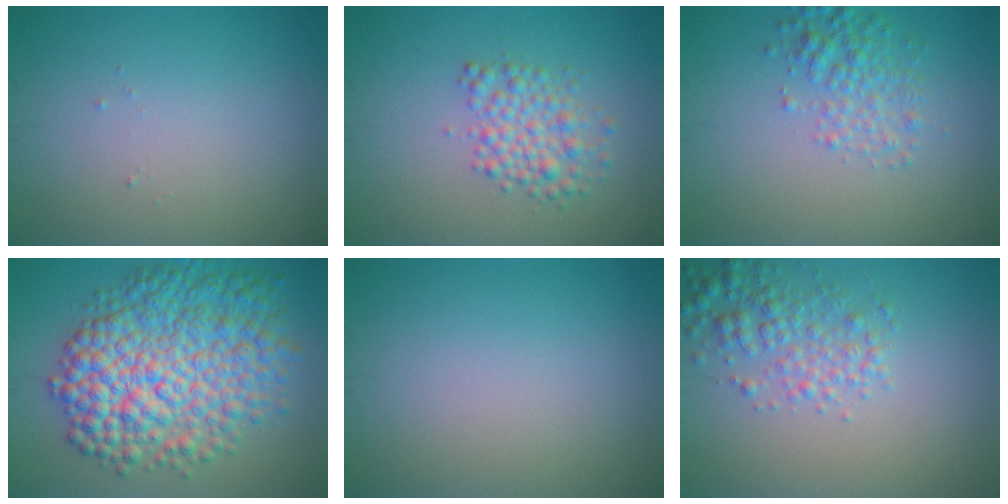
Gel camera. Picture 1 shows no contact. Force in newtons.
{"total": 3.3, "press": 3.3, "slide": 0.0}
{"total": 2.9, "press": 2.9, "slide": 0.0}
{"total": 11.1, "press": 11.1, "slide": 0.1}
{"total": 0.0}
{"total": 3.3, "press": 3.3, "slide": 0.1}